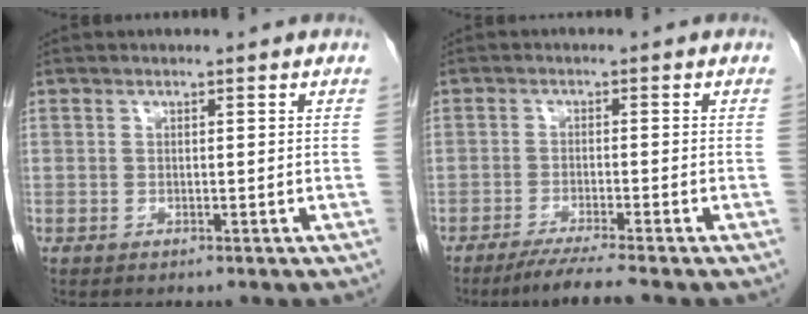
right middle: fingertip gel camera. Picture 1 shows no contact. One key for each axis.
{"total": 5.0, "fx": -4.1, "fy": -1.1, "fz": 2.7, "tx": -0.044, "ty": -0.017, "tz": -0.074}